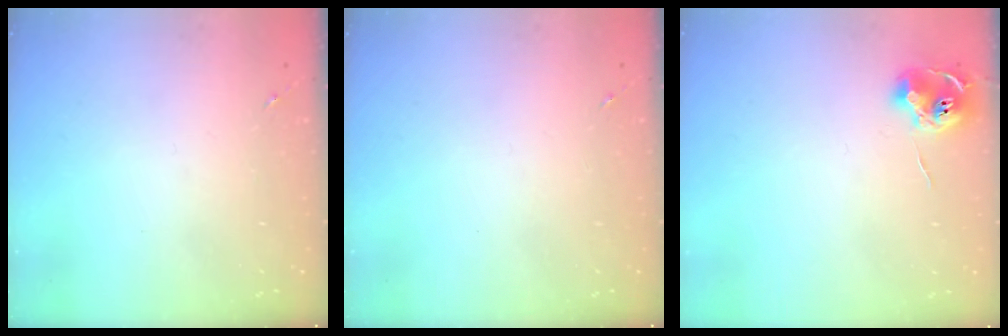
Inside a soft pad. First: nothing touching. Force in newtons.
{"total": 0.0}
{"total": 8.7, "press": 8.7, "slide": 0.4}